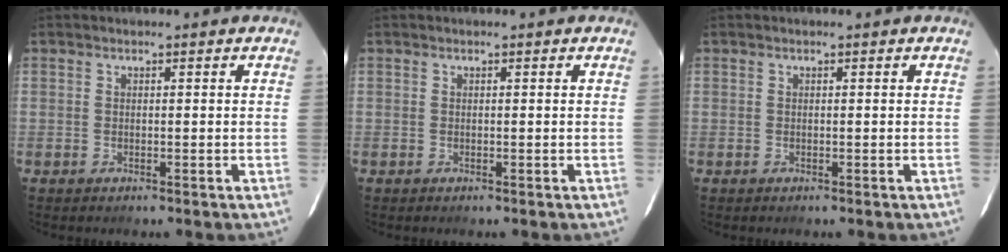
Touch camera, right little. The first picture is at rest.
{"total": 0.0}
{"total": 0.0}